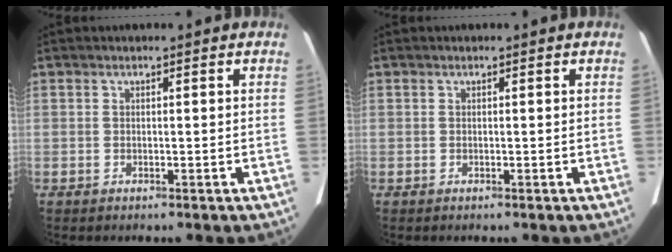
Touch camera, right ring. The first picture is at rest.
{"total": 0.0}